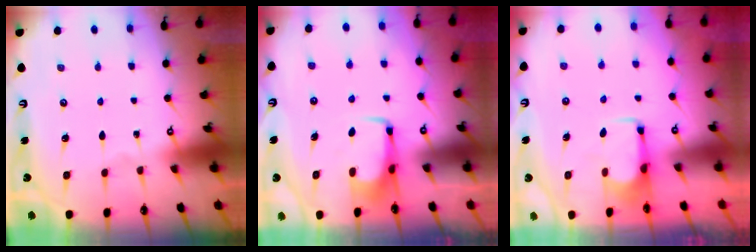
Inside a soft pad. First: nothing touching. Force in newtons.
{"total": 3.0, "press": 3.0, "slide": 0.4}
{"total": 2.8, "press": 2.7, "slide": 0.9}